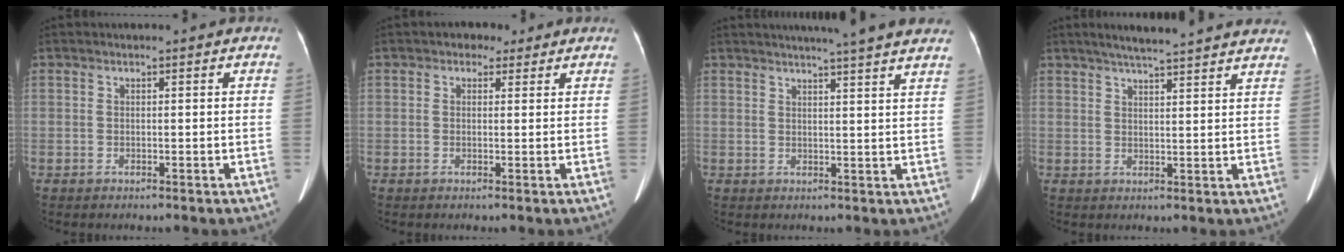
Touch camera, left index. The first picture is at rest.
{"total": 2.6, "force": [1.5, 1.8, 0.9], "torque": [-0.012, 0.011, 0.018]}
{"total": 13.6, "force": [11.9, -0.2, 6.7], "torque": [-0.096, 0.009, 0.131]}
{"total": 14.8, "force": [13.2, 1.0, 6.7], "torque": [-0.099, 0.028, 0.164]}